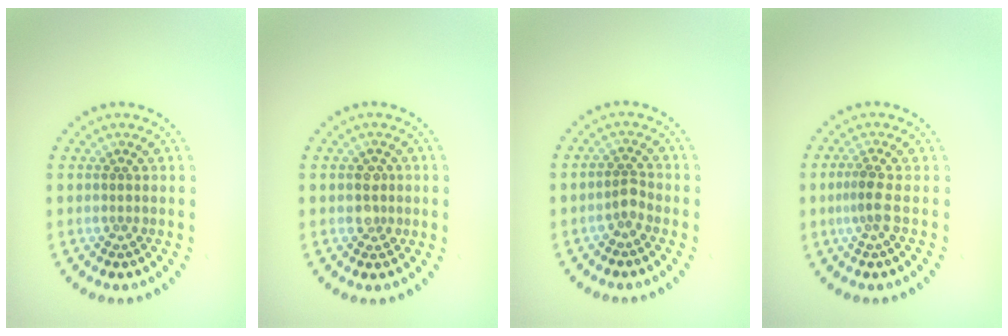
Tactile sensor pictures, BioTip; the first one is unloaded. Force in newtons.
{"total": 1.7, "press": 1.7, "slide": 0.4}
{"total": 1.4, "press": 1.1, "slide": 0.7}
{"total": 1.8, "press": 1.3, "slide": 1.2}